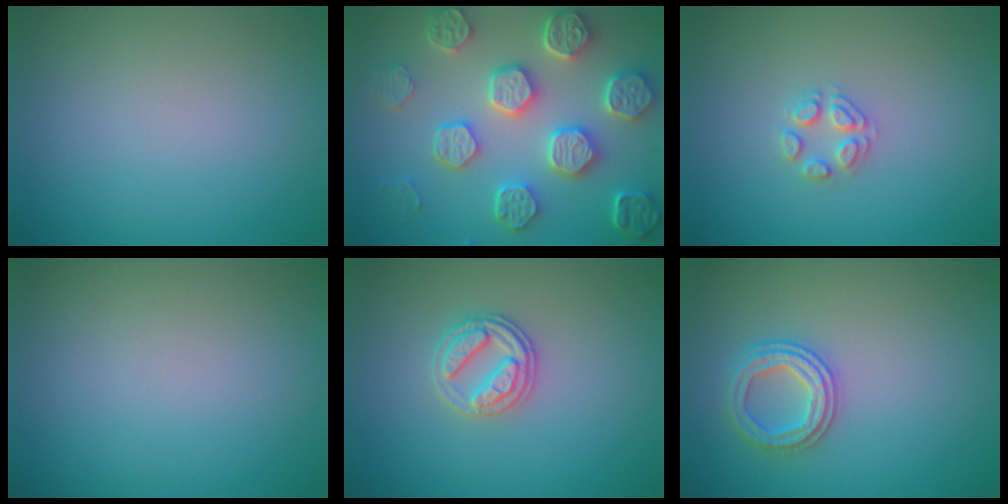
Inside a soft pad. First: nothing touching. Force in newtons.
{"total": 7.5, "press": 6.2, "slide": 4.2}
{"total": 2.0, "press": 2.0, "slide": 0.1}
{"total": 0.0}
{"total": 2.7, "press": 2.6, "slide": 0.5}
{"total": 2.6, "press": 2.6, "slide": 0.1}